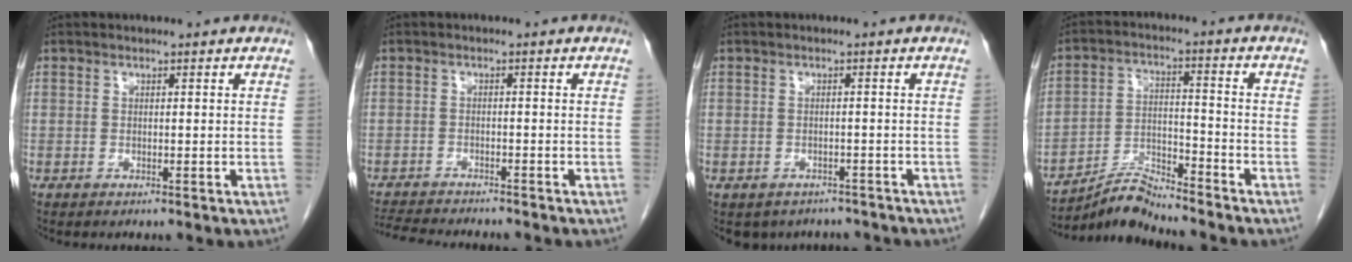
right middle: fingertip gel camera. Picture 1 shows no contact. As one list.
[{"total": 9.1, "force": [-8.4, 0.9, 3.3], "torque": [-0.056, -0.010, -0.127]}, {"total": 6.2, "force": [-5.2, 3.2, 0.7], "torque": [-0.001, 0.009, -0.059]}, {"total": 6.6, "force": [-6.6, -0.4, 0.6], "torque": [-0.017, 0.005, -0.120]}]